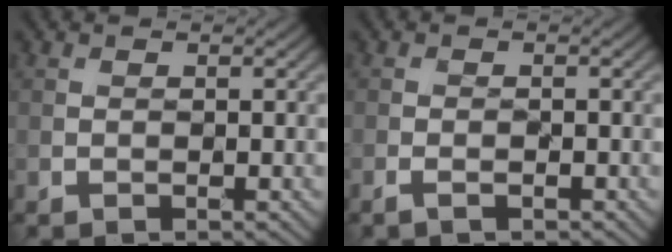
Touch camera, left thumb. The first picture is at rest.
{"total": 1.8, "force": [-1.1, 0.7, 1.2], "torque": [-0.027, -0.001, -0.022]}